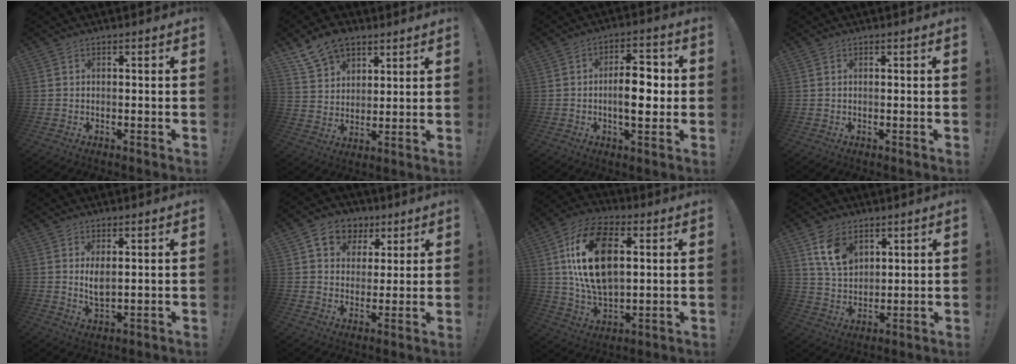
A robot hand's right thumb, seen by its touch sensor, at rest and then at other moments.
{"total": 10.9, "force": [7.8, 6.8, 3.5], "torque": [-0.061, -0.045, 0.153]}
{"total": 10.8, "force": [-0.9, 5.0, 9.5], "torque": [-0.126, 0.009, -0.018]}
{"total": 0.6, "force": [0.4, 0.4, 0.0], "torque": [0.006, -0.001, 0.006]}
{"total": 4.5, "force": [1.7, 1.8, 3.8], "torque": [-0.054, -0.016, 0.029]}
{"total": 9.6, "force": [4.7, 7.8, 3.1], "torque": [-0.043, -0.019, 0.094]}
{"total": 20.8, "force": [4.7, 12.2, 16.2], "torque": [-0.295, 0.002, 0.078]}
{"total": 11.1, "force": [5.9, 7.3, 5.8], "torque": [-0.100, -0.016, 0.117]}